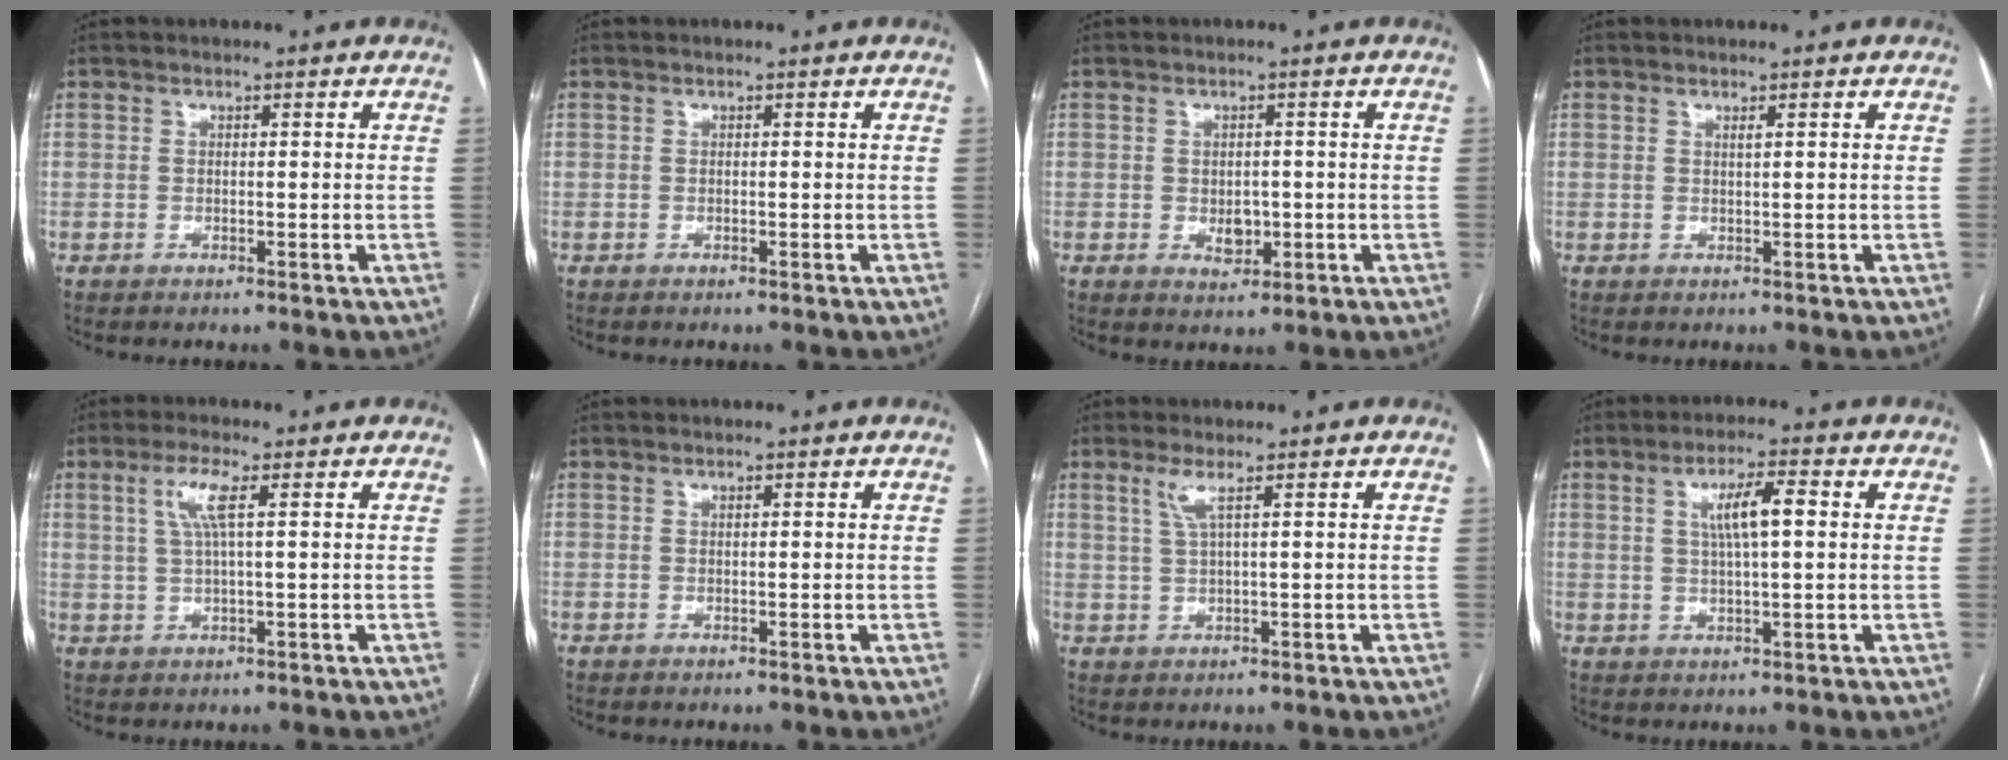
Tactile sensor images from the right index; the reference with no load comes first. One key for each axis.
{"total": 0.0}
{"total": 3.1, "fx": -0.7, "fy": 2.1, "fz": 2.1, "tx": -0.029, "ty": 0.002, "tz": -0.001}
{"total": 0.6, "fx": 0.3, "fy": 0.0, "fz": 0.5, "tx": -0.012, "ty": -0.001, "tz": 0.006}
{"total": 4.6, "fx": 1.5, "fy": 0.4, "fz": 4.3, "tx": -0.094, "ty": 0.005, "tz": 0.032}
{"total": 0.0}
{"total": 2.8, "fx": 1.3, "fy": -0.1, "fz": 2.5, "tx": -0.063, "ty": 0.003, "tz": 0.031}
{"total": 6.2, "fx": 1.4, "fy": 1.0, "fz": 5.9, "tx": -0.108, "ty": 0.010, "tz": 0.027}